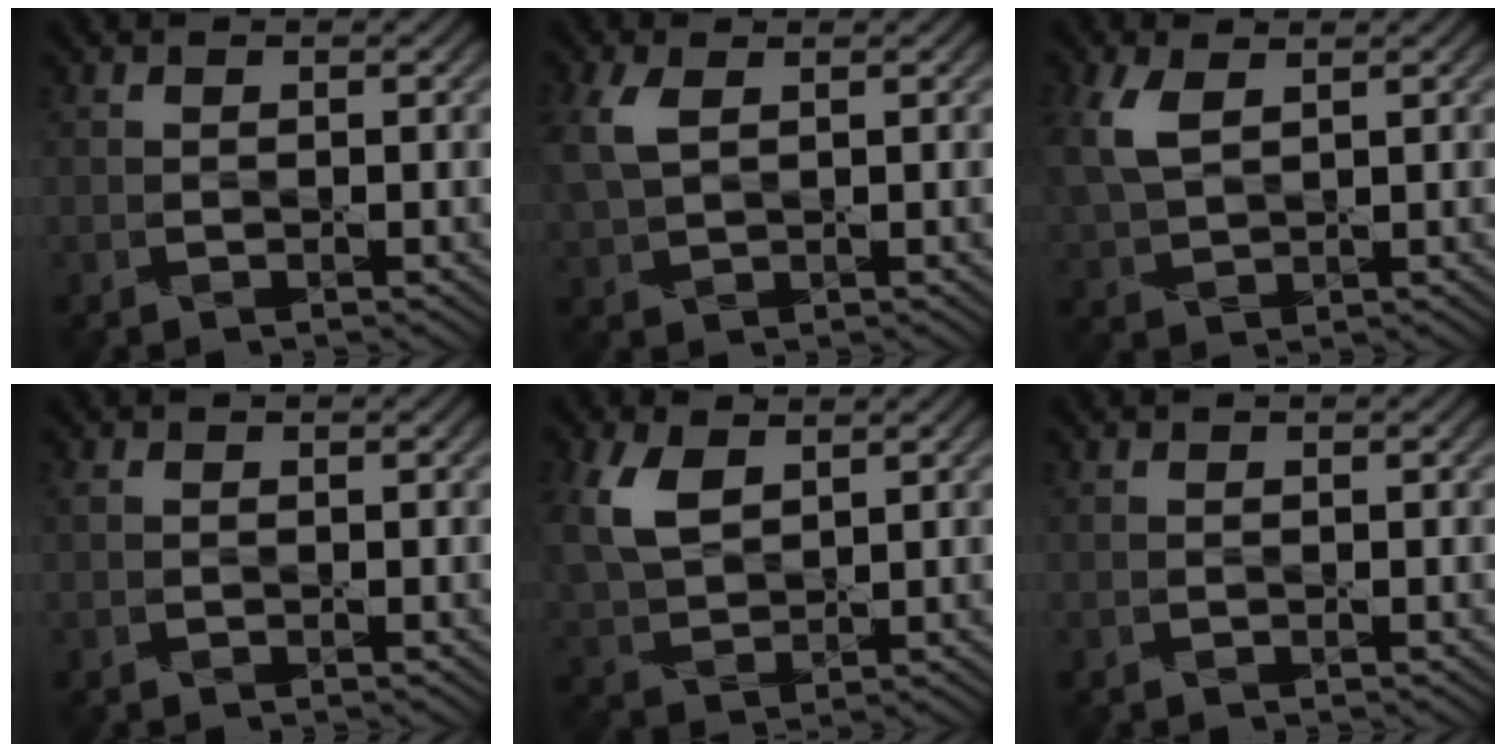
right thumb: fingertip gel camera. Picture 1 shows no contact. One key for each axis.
{"total": 5.0, "fx": 1.6, "fy": 2.7, "fz": 3.9, "tx": -0.116, "ty": 0.015, "tz": 0.031}
{"total": 6.1, "fx": 2.2, "fy": 3.2, "fz": 4.7, "tx": -0.133, "ty": 0.014, "tz": 0.045}
{"total": 0.5, "fx": 0.2, "fy": 0.3, "fz": 0.4, "tx": -0.014, "ty": 0.003, "tz": 0.004}
{"total": 7.3, "fx": 2.8, "fy": 4.2, "fz": 5.3, "tx": -0.145, "ty": 0.010, "tz": 0.058}
{"total": 0.0}